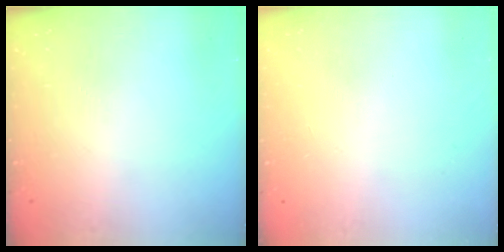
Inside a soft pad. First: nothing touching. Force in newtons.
{"total": 2.6, "press": 2.6, "slide": 0.2}